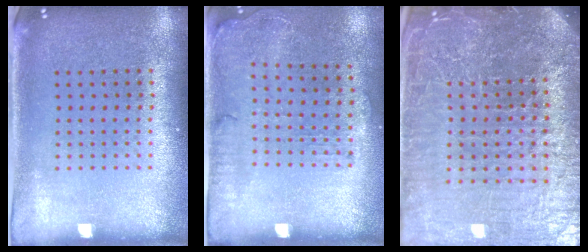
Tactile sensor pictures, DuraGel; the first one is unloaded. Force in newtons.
{"total": 1.6, "press": 1.4, "slide": 0.8}
{"total": 6.7, "press": 5.9, "slide": 3.1}